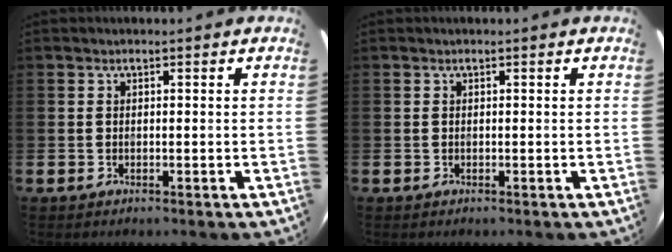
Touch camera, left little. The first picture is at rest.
{"total": 0.0}